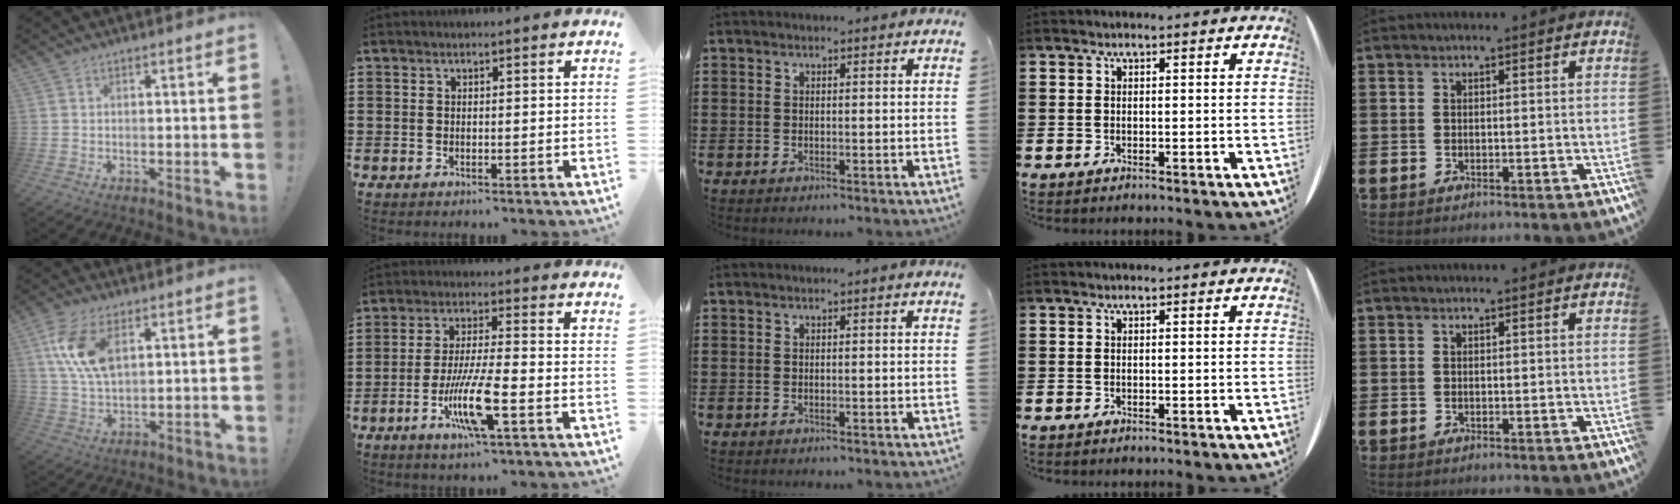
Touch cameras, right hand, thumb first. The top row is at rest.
{"thumb": {"total": 11.8, "force": [4.9, 6.1, 8.8], "torque": [-0.176, -0.014, 0.091]}, "index": {"total": 9.4, "force": [-3.8, 1.2, 8.6], "torque": [-0.178, -0.016, -0.073]}}